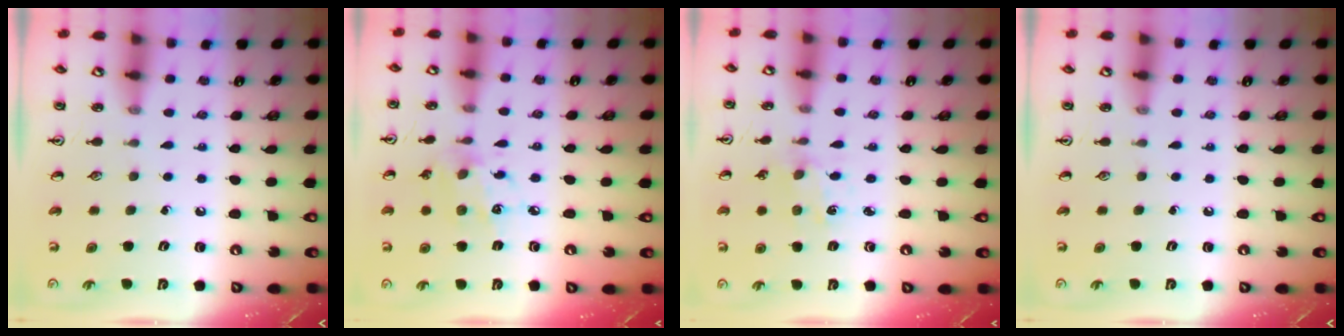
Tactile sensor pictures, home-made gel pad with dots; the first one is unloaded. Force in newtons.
{"total": 8.5, "press": 8.5, "slide": 0.6}
{"total": 0.0}
{"total": 0.0}